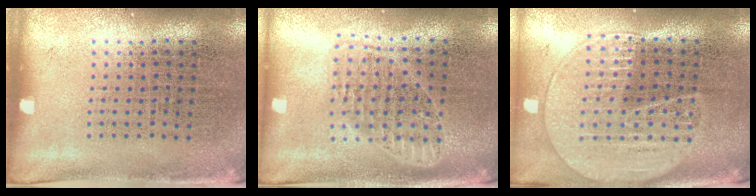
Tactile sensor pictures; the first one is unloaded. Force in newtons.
{"total": 1.7, "press": 1.4, "slide": 0.9}
{"total": 2.0, "press": 1.8, "slide": 1.0}